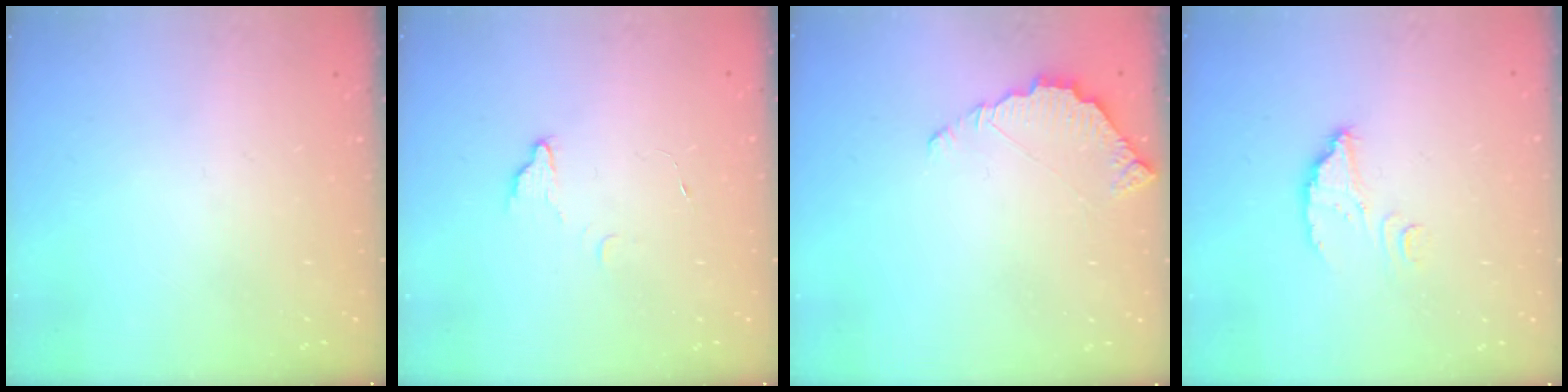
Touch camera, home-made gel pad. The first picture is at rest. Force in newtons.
{"total": 2.2, "press": 2.2, "slide": 0.2}
{"total": 4.1, "press": 4.1, "slide": 0.3}
{"total": 3.8, "press": 3.8, "slide": 0.2}